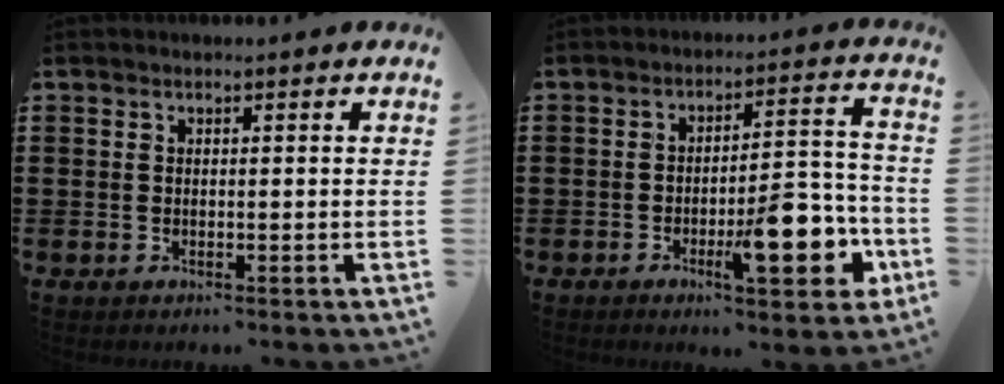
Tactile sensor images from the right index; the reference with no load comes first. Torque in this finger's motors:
{"motor_torque": [1.20, -0.94, 0.44, 0.14]}